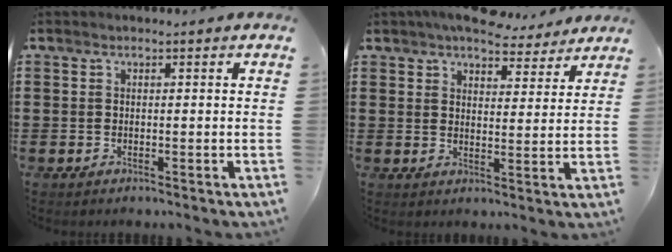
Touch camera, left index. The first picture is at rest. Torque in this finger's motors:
{"motor_torque": [2.00, -0.14, 0.74, 0.15]}